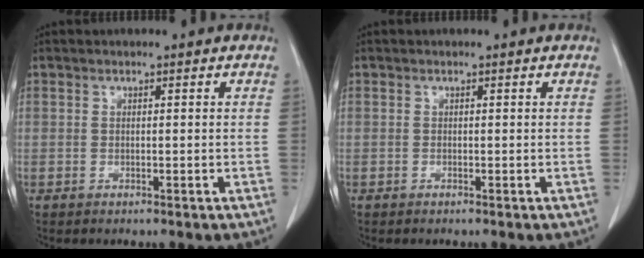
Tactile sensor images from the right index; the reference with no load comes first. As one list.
[{"total": 0.0}]